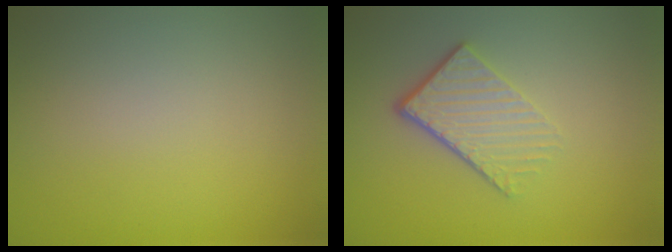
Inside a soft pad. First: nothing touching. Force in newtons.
{"total": 4.1, "press": 2.8, "slide": 3.0}